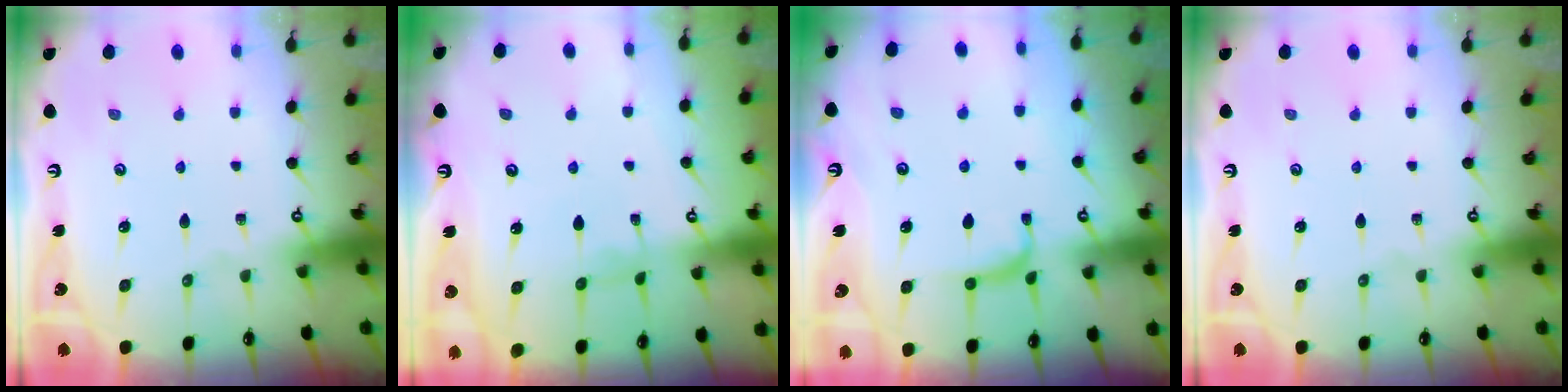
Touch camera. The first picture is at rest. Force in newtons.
{"total": 1.4, "press": 1.4, "slide": 0.5}
{"total": 1.1, "press": 0.9, "slide": 0.7}
{"total": 0.0}